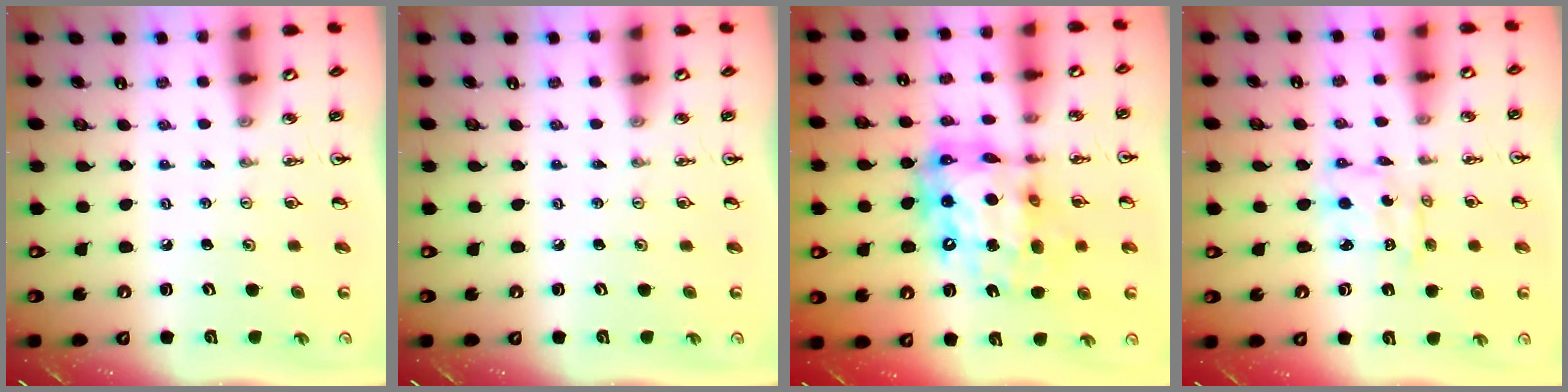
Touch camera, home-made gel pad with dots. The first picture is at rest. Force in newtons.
{"total": 0.0}
{"total": 18.3, "press": 18.2, "slide": 1.6}
{"total": 3.5, "press": 3.5, "slide": 0.1}